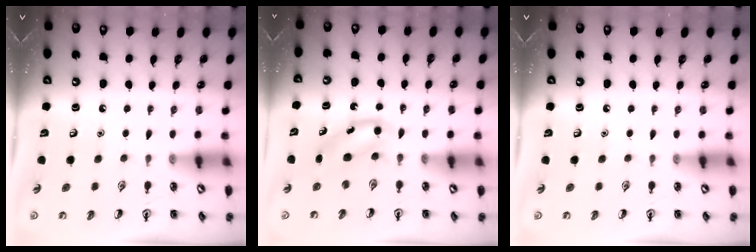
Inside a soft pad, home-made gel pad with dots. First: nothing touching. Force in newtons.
{"total": 3.9, "press": 3.8, "slide": 0.9}
{"total": 0.0}